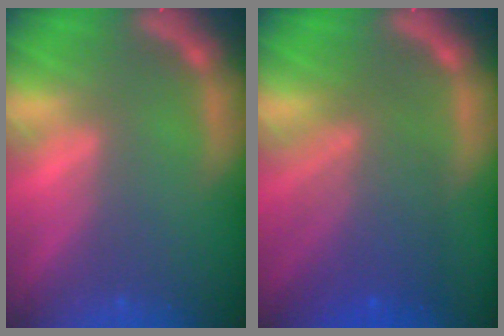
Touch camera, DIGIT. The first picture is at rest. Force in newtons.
{"total": 7.0}